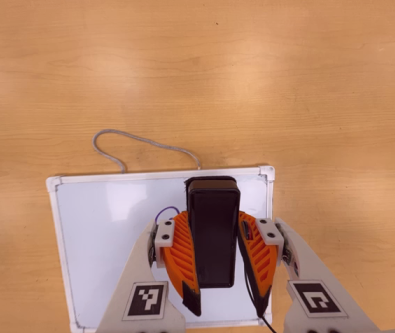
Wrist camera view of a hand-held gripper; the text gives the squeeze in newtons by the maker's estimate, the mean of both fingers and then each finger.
{"total": 7.9, "left": 6.4, "right": 9.4}